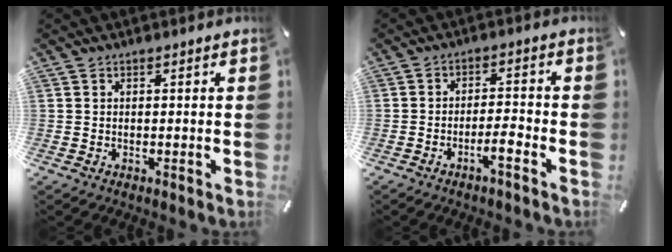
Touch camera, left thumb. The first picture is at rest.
{"total": 4.5, "force": [-2.8, 0.9, 3.4], "torque": [-0.054, 0.011, -0.049]}